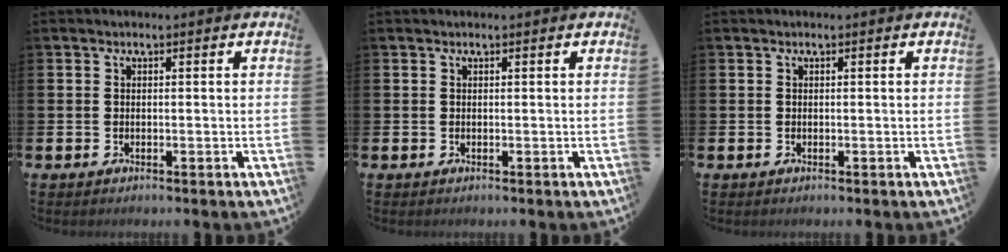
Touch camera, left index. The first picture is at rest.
{"total": 0.0}
{"total": 0.0}